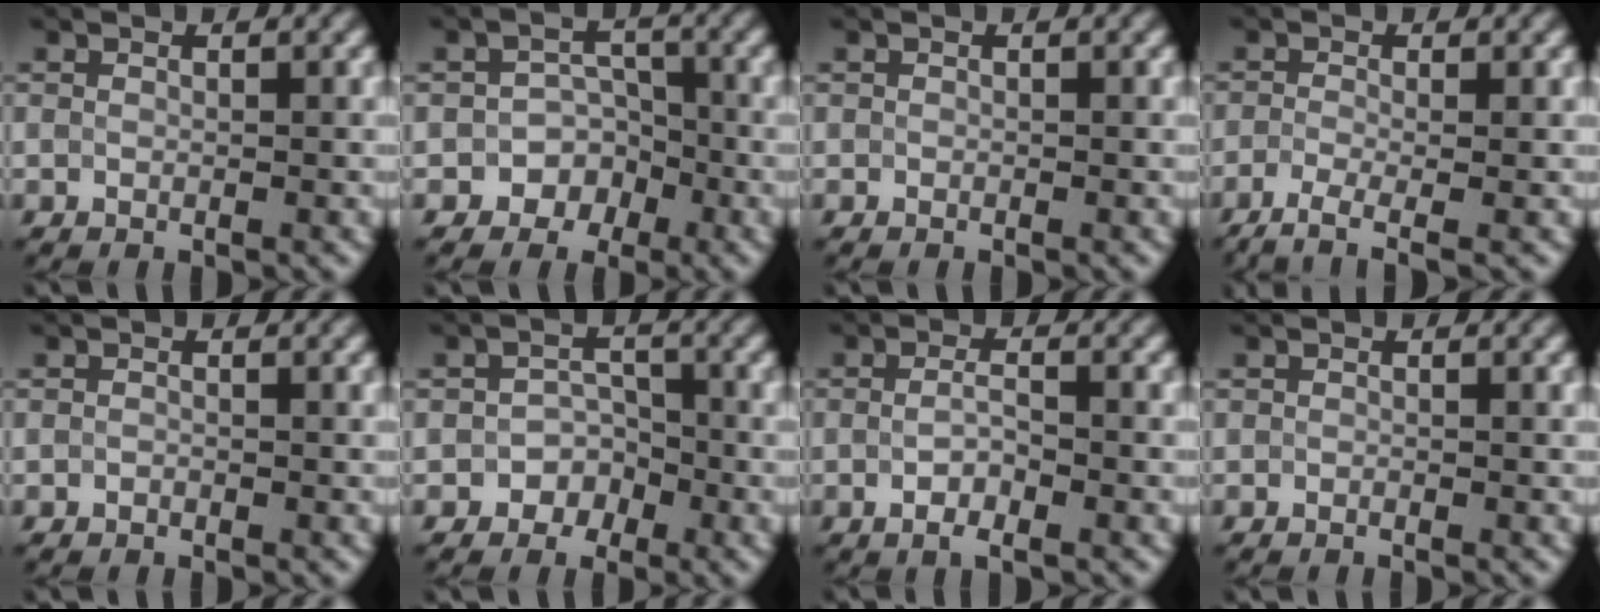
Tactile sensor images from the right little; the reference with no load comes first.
{"total": 3.3, "force": [-2.5, 2.1, -0.2], "torque": [0.034, 0.014, -0.046]}
{"total": 0.6, "force": [-0.5, -0.2, -0.3], "torque": [0.006, -0.006, 0.001]}
{"total": 3.2, "force": [-2.6, 0.3, 1.8], "torque": [-0.031, -0.004, -0.050]}
{"total": 1.2, "force": [-0.9, -0.2, -0.7], "torque": [0.005, -0.001, -0.010]}
{"total": 2.2, "force": [-1.8, 1.3, -0.4], "torque": [0.012, 0.005, -0.027]}
{"total": 1.6, "force": [-1.2, 0.0, 1.0], "torque": [-0.024, -0.004, -0.015]}
{"total": 0.9, "force": [-0.8, -0.3, -0.3], "torque": [0.004, -0.009, -0.005]}